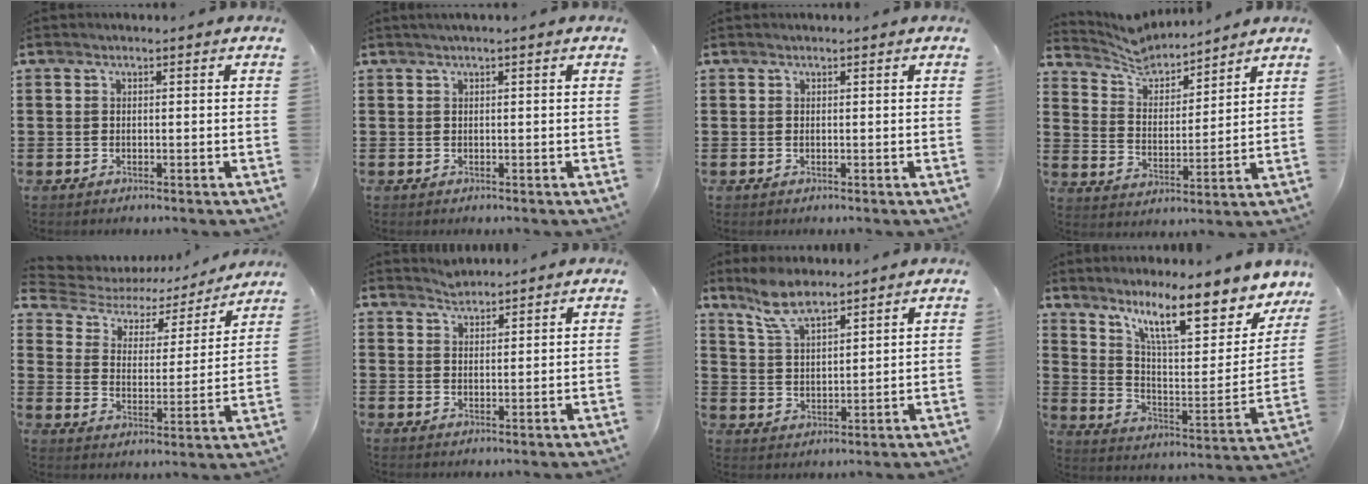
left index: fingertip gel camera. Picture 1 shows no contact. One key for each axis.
{"total": 0.6, "fx": 0.3, "fy": -0.1, "fz": 0.5, "tx": -0.008, "ty": -0.001, "tz": 0.006}
{"total": 0.0}
{"total": 5.1, "fx": 5.0, "fy": 1.0, "fz": 0.5, "tx": -0.040, "ty": -0.030, "tz": 0.086}
{"total": 4.8, "fx": 3.9, "fy": 2.2, "fz": 1.7, "tx": -0.060, "ty": -0.022, "tz": 0.059}
{"total": 1.9, "fx": 1.9, "fy": 0.3, "fz": -0.1, "tx": -0.002, "ty": 0.004, "tz": 0.037}
{"total": 7.1, "fx": 5.8, "fy": 1.9, "fz": 3.6, "tx": -0.087, "ty": -0.006, "tz": 0.108}
{"total": 13.1, "fx": 9.4, "fy": 2.9, "fz": 8.7, "tx": -0.166, "ty": -0.052, "tz": 0.157}